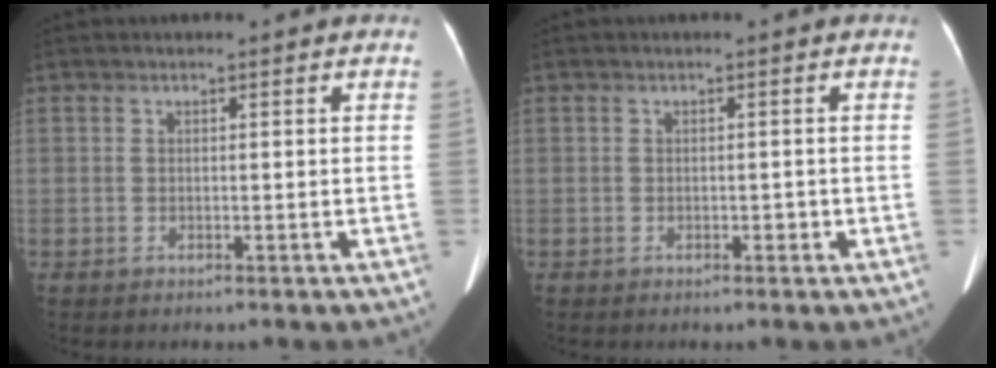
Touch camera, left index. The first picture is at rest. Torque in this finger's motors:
{"motor_torque": [0.02, 0.07, -0.03, -0.01]}